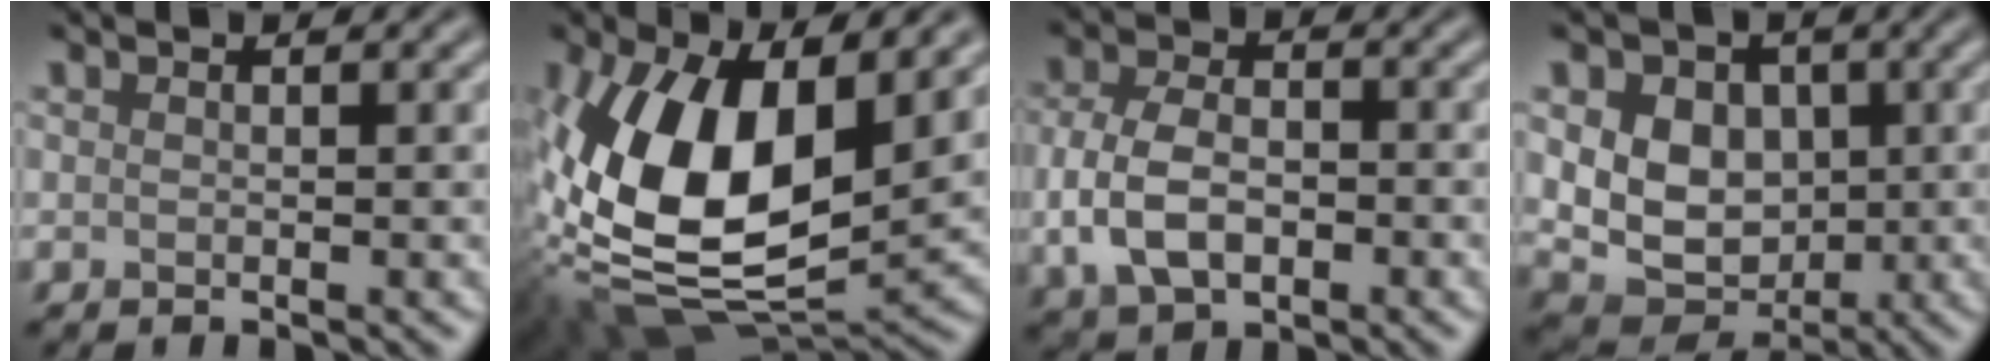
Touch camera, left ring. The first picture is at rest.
{"total": 15.7, "force": [1.4, 8.4, 13.1], "torque": [-0.260, -0.016, 0.014]}
{"total": 5.9, "force": [-1.2, 3.9, 4.3], "torque": [-0.093, -0.003, -0.027]}
{"total": 8.6, "force": [1.1, 6.9, 5.0], "torque": [-0.078, 0.009, 0.004]}